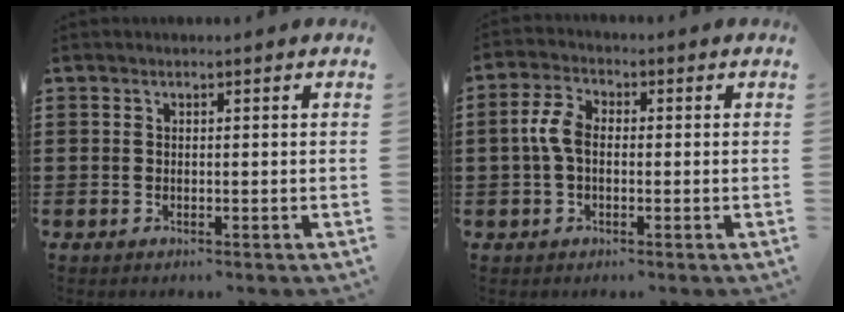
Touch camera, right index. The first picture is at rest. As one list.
[{"total": 4.9, "force": [-0.3, 2.9, 3.9], "torque": [-0.106, -0.002, -0.014]}]